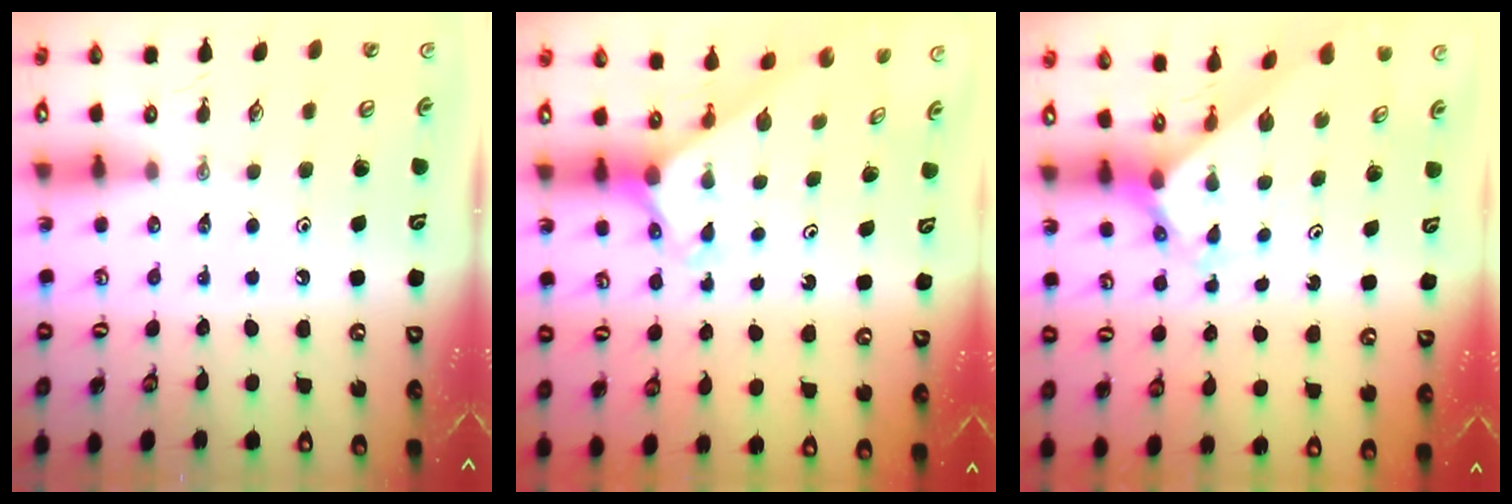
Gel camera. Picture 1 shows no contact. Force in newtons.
{"total": 2.3, "press": 2.3, "slide": 0.1}
{"total": 2.4, "press": 2.4, "slide": 0.3}